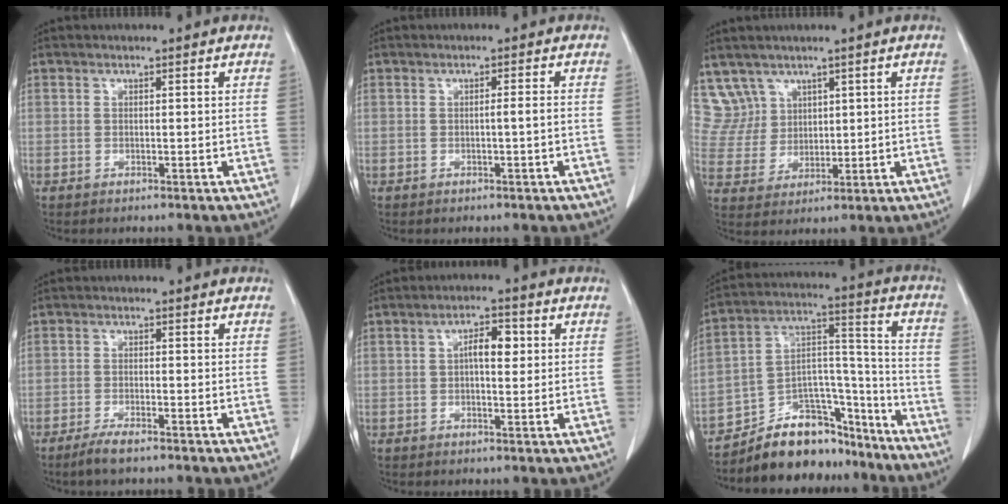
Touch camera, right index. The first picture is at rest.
{"total": 1.2, "force": [-0.3, -0.1, 1.2], "torque": [-0.019, 0.001, -0.004]}
{"total": 6.5, "force": [4.4, 4.8, -0.4], "torque": [0.006, 0.015, 0.103]}
{"total": 3.0, "force": [-2.3, 0.3, 1.9], "torque": [-0.041, -0.004, -0.045]}
{"total": 4.3, "force": [0.7, 1.6, 4.0], "torque": [-0.067, 0.012, 0.009]}
{"total": 14.8, "force": [-12.9, 5.8, 4.4], "torque": [-0.059, 0.069, -0.216]}